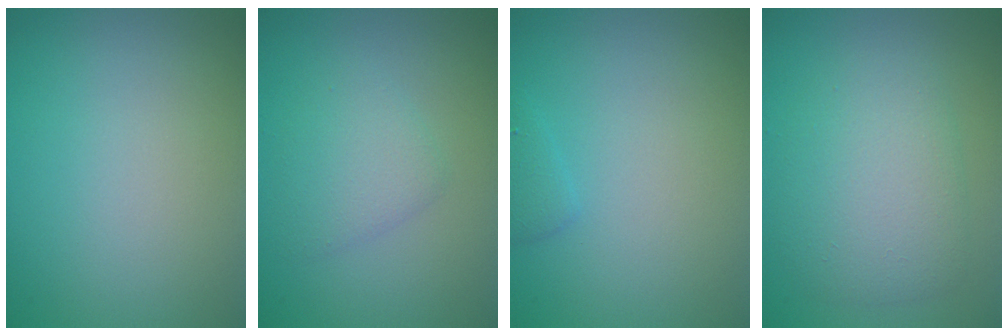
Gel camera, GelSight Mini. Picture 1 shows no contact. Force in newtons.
{"total": 2.4, "press": 2.4, "slide": 0.1}
{"total": 1.0, "press": 1.0, "slide": 0.1}
{"total": 4.6, "press": 4.6, "slide": 0.1}